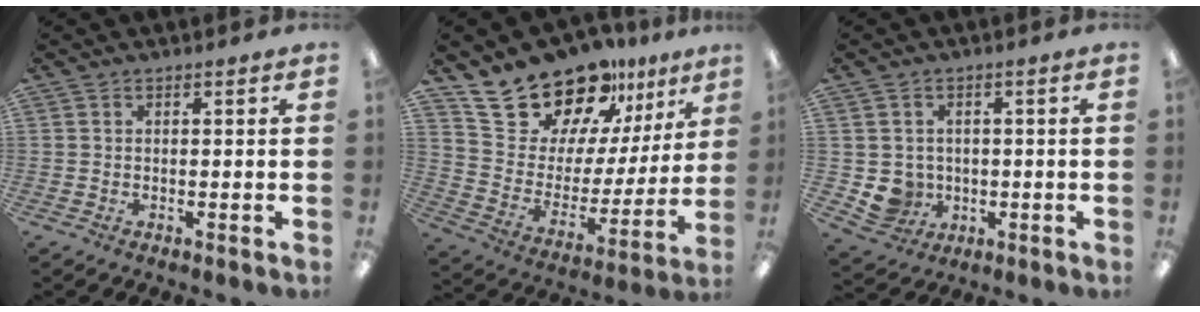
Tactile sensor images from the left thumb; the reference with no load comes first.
{"total": 22.2, "force": [18.4, 10.0, 7.3], "torque": [-0.129, -0.139, 0.334]}
{"total": 5.7, "force": [0.0, 5.6, 1.3], "torque": [-0.025, 0.002, 0.007]}